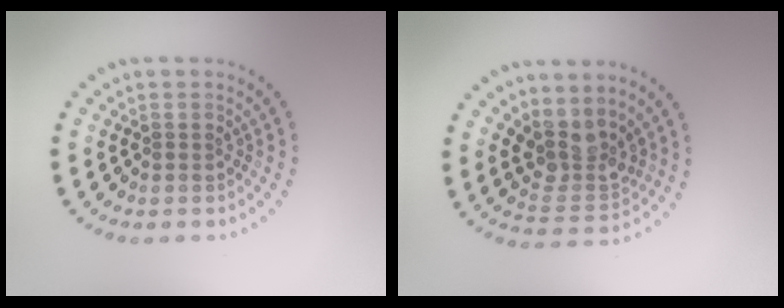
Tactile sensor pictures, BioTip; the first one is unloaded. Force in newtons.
{"total": 3.5, "press": 2.8, "slide": 2.2}